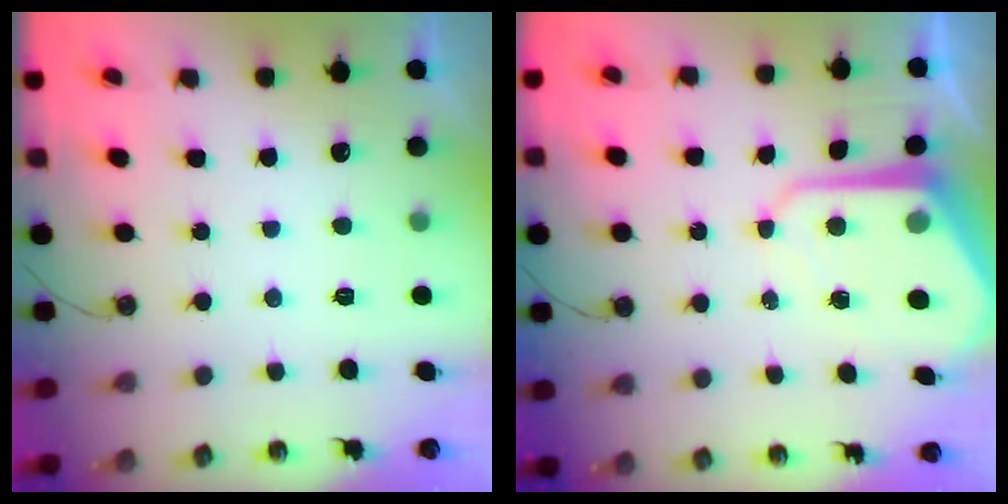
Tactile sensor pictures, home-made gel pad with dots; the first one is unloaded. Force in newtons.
{"total": 9.0, "press": 9.0, "slide": 0.5}